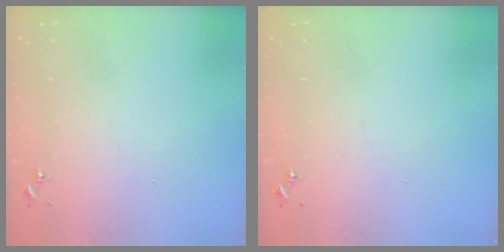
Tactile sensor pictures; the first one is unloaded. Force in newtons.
{"total": 0.0}